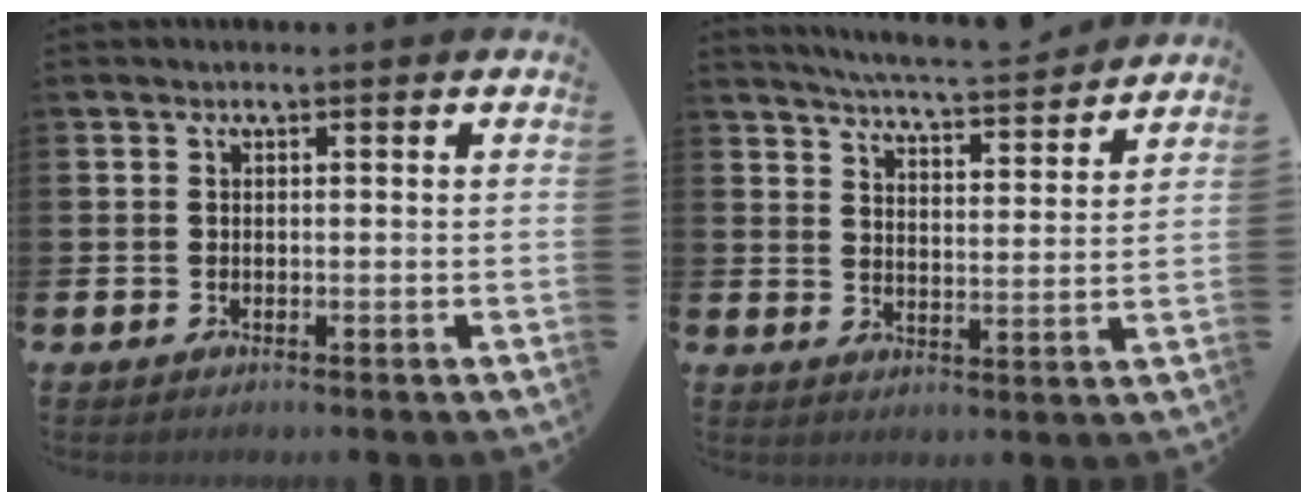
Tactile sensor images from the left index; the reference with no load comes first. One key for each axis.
{"total": 5.9, "fx": 5.8, "fy": -0.2, "fz": 1.0, "tx": -0.035, "ty": -0.045, "tz": 0.099}